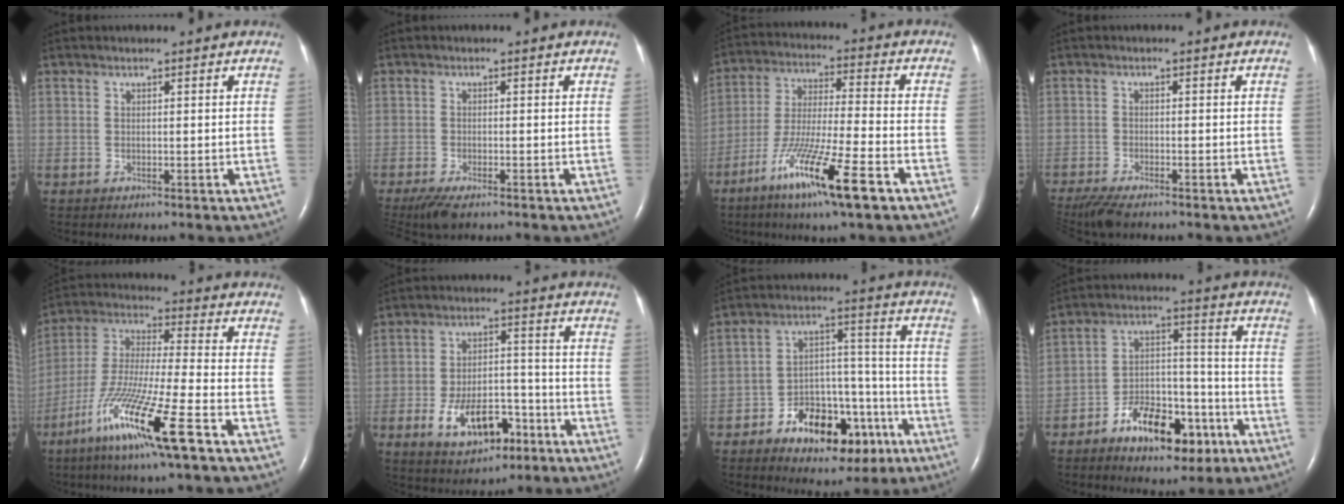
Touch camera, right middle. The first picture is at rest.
{"total": 5.1, "force": [-3.8, 1.2, 3.2], "torque": [-0.064, -0.014, -0.062]}
{"total": 14.8, "force": [-8.1, 0.5, 12.4], "torque": [-0.239, -0.035, -0.145]}
{"total": 6.7, "force": [-5.5, 1.0, 3.6], "torque": [-0.070, -0.020, -0.097]}
{"total": 17.0, "force": [-9.0, 0.2, 14.4], "torque": [-0.307, -0.043, -0.171]}
{"total": 10.2, "force": [-4.9, 5.1, 7.3], "torque": [-0.129, 0.010, -0.073]}
{"total": 14.2, "force": [-7.7, 7.5, 9.3], "torque": [-0.130, 0.035, -0.108]}
{"total": 13.0, "force": [-7.4, 6.1, 8.8], "torque": [-0.140, 0.022, -0.113]}